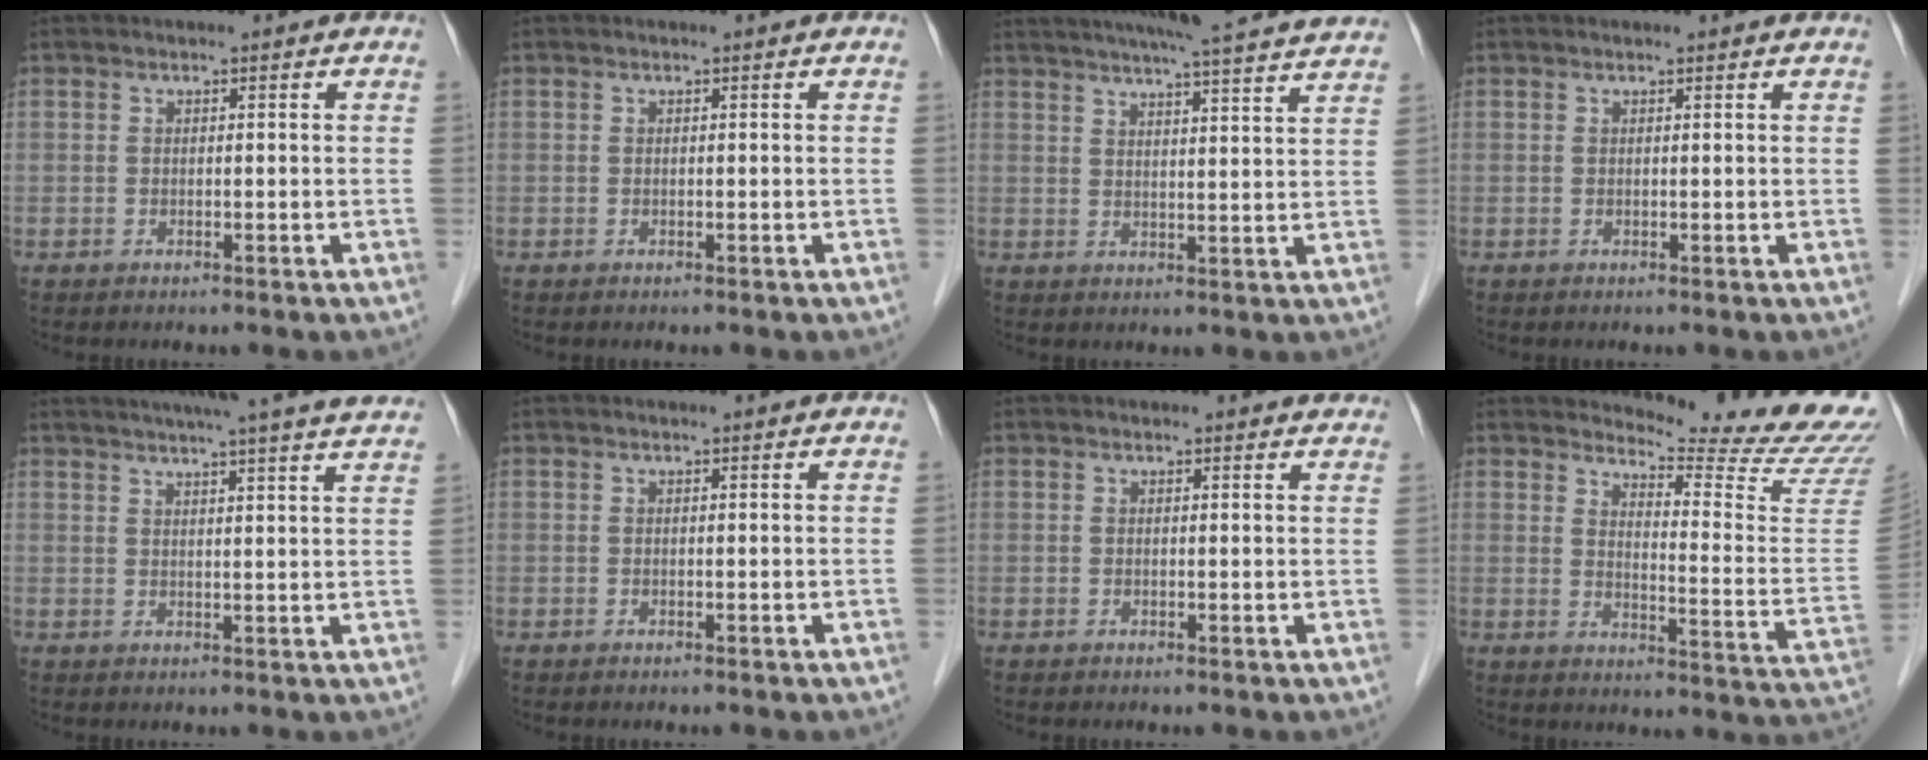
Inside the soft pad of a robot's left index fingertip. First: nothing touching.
{"total": 0.0}
{"total": 20.0, "force": [18.0, -0.3, 8.6], "torque": [-0.138, 0.001, 0.226]}
{"total": 1.4, "force": [1.3, 0.1, 0.3], "torque": [-0.011, 0.009, 0.013]}
{"total": 19.3, "force": [17.1, -0.4, 9.0], "torque": [-0.140, 0.003, 0.210]}
{"total": 0.8, "force": [0.8, 0.0, 0.2], "torque": [-0.007, 0.006, 0.009]}
{"total": 3.1, "force": [3.0, 0.6, 0.3], "torque": [-0.006, -0.003, 0.018]}
{"total": 17.2, "force": [16.8, -0.9, 3.6], "torque": [-0.057, -0.143, 0.188]}